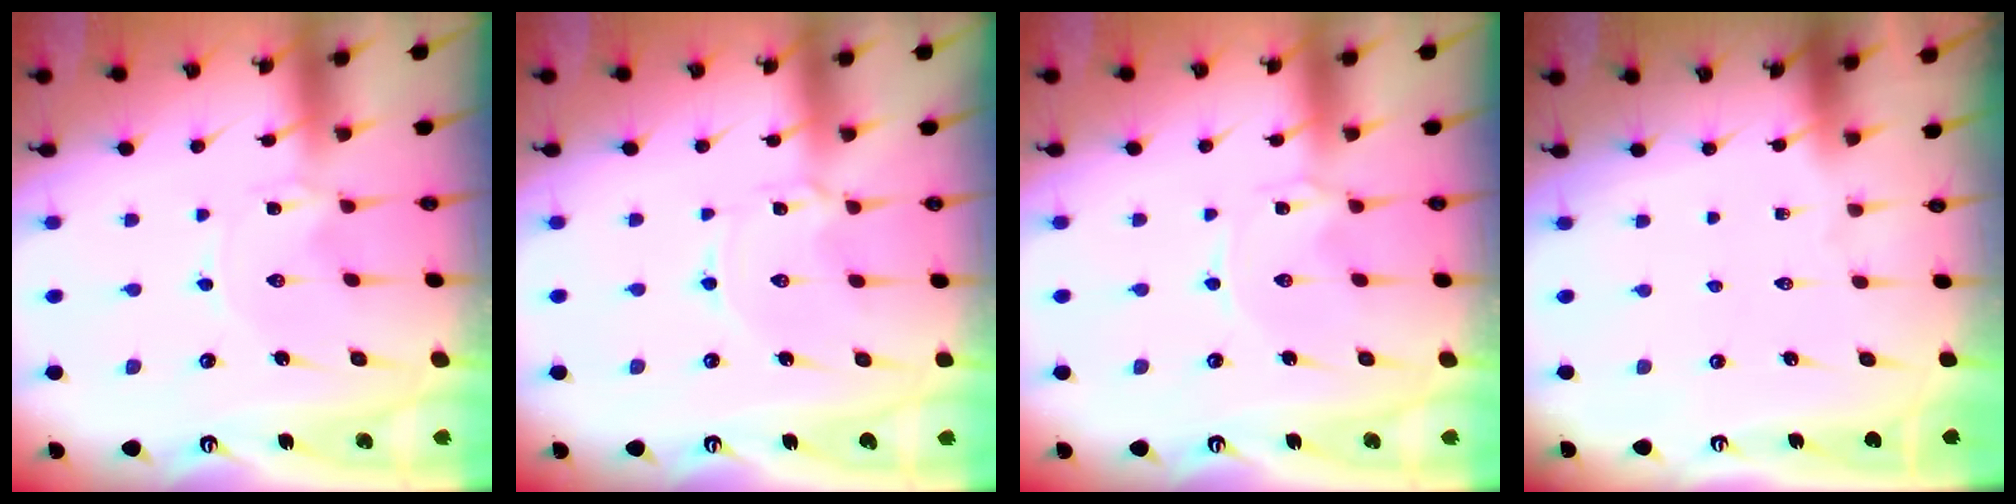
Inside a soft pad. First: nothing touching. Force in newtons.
{"total": 1.3, "press": 1.3, "slide": 0.1}
{"total": 0.0}
{"total": 0.0}